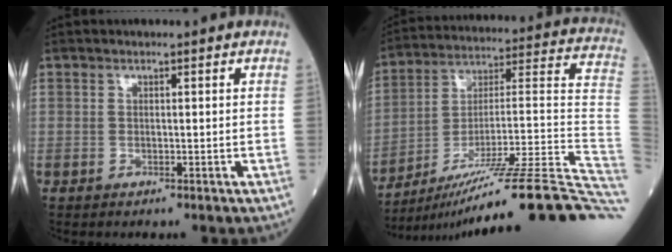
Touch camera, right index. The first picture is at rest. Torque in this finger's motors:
{"motor_torque": [-1.19, -0.95, -0.58, -0.14]}